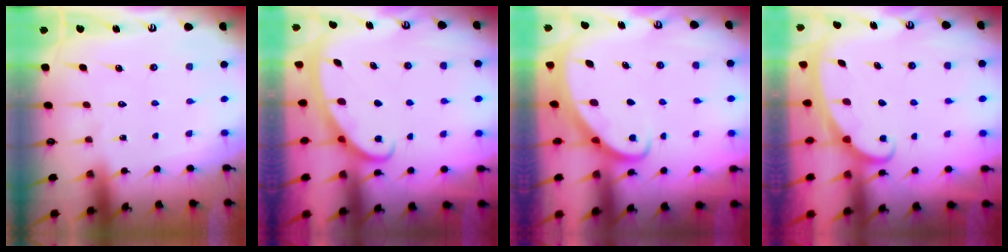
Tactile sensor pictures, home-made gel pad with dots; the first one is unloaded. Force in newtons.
{"total": 2.6, "press": 2.6, "slide": 0.4}
{"total": 2.6, "press": 2.6, "slide": 0.3}
{"total": 2.5, "press": 2.5, "slide": 0.3}